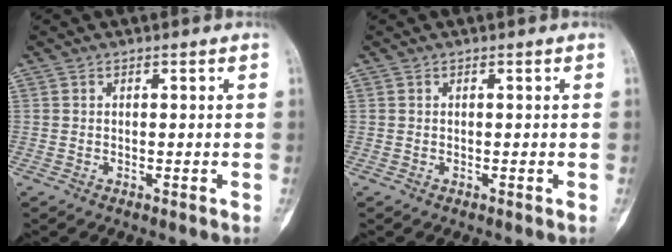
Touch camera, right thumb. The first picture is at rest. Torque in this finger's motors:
{"motor_torque": [-0.08, 0.08, 0.05, -0.04, 0.00]}